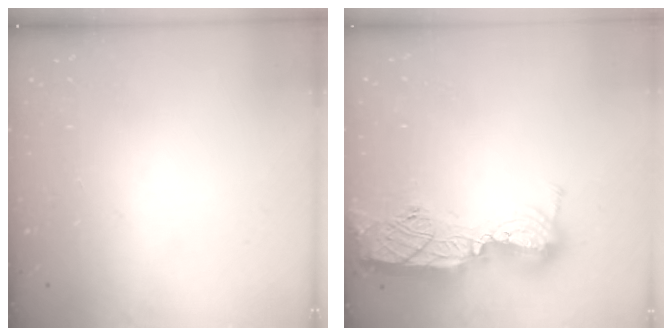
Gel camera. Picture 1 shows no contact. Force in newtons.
{"total": 14.9, "press": 14.9, "slide": 0.9}